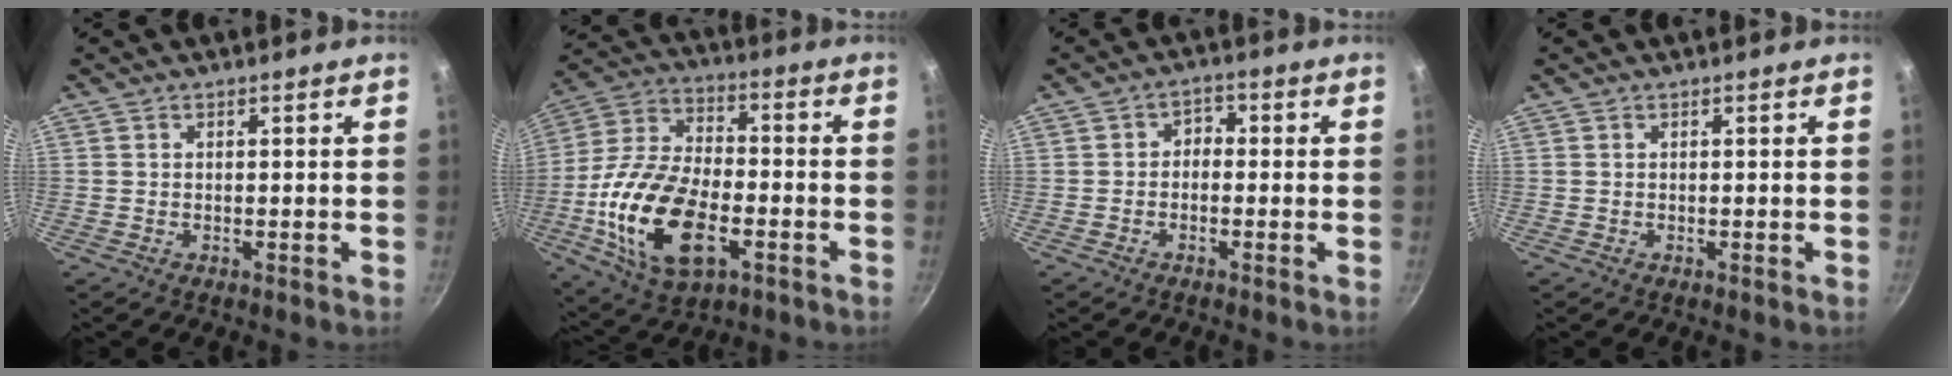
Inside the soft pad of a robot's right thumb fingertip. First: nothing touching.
{"total": 21.2, "force": [-5.9, 11.6, 16.8], "torque": [-0.321, 0.024, -0.109]}
{"total": 2.7, "force": [-0.7, 2.1, 1.5], "torque": [-0.010, 0.016, -0.019]}
{"total": 0.0}